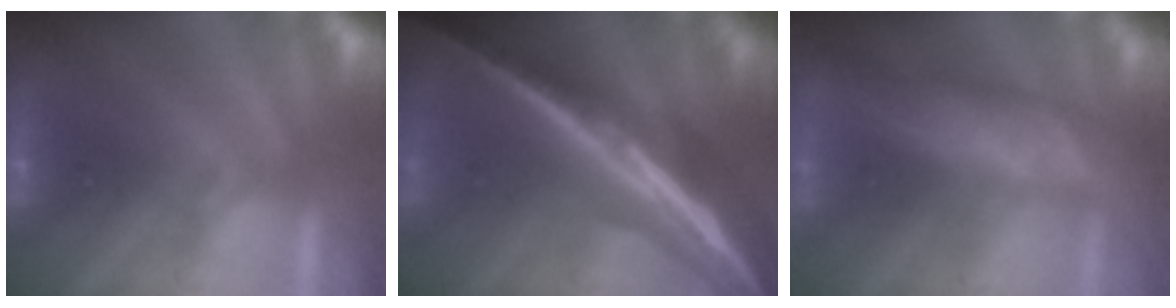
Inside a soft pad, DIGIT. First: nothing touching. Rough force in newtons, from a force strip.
{"total": 5.6}
{"total": 7.8}